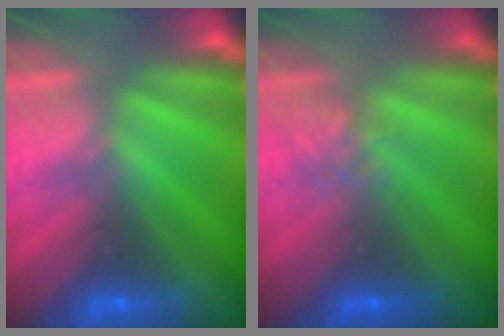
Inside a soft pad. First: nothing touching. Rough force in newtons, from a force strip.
{"total": 2.1}